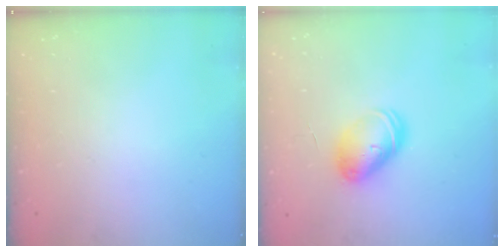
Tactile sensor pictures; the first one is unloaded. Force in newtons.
{"total": 8.6, "press": 8.6, "slide": 0.4}